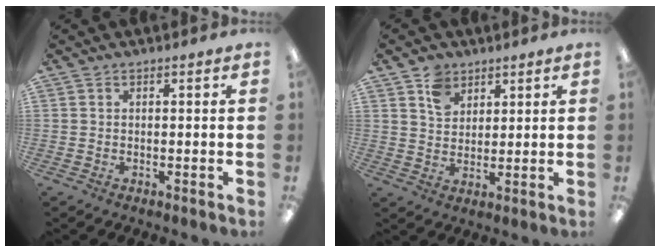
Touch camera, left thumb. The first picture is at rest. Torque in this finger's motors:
{"motor_torque": [-0.05, -0.01, -0.17, -0.03, -0.04]}